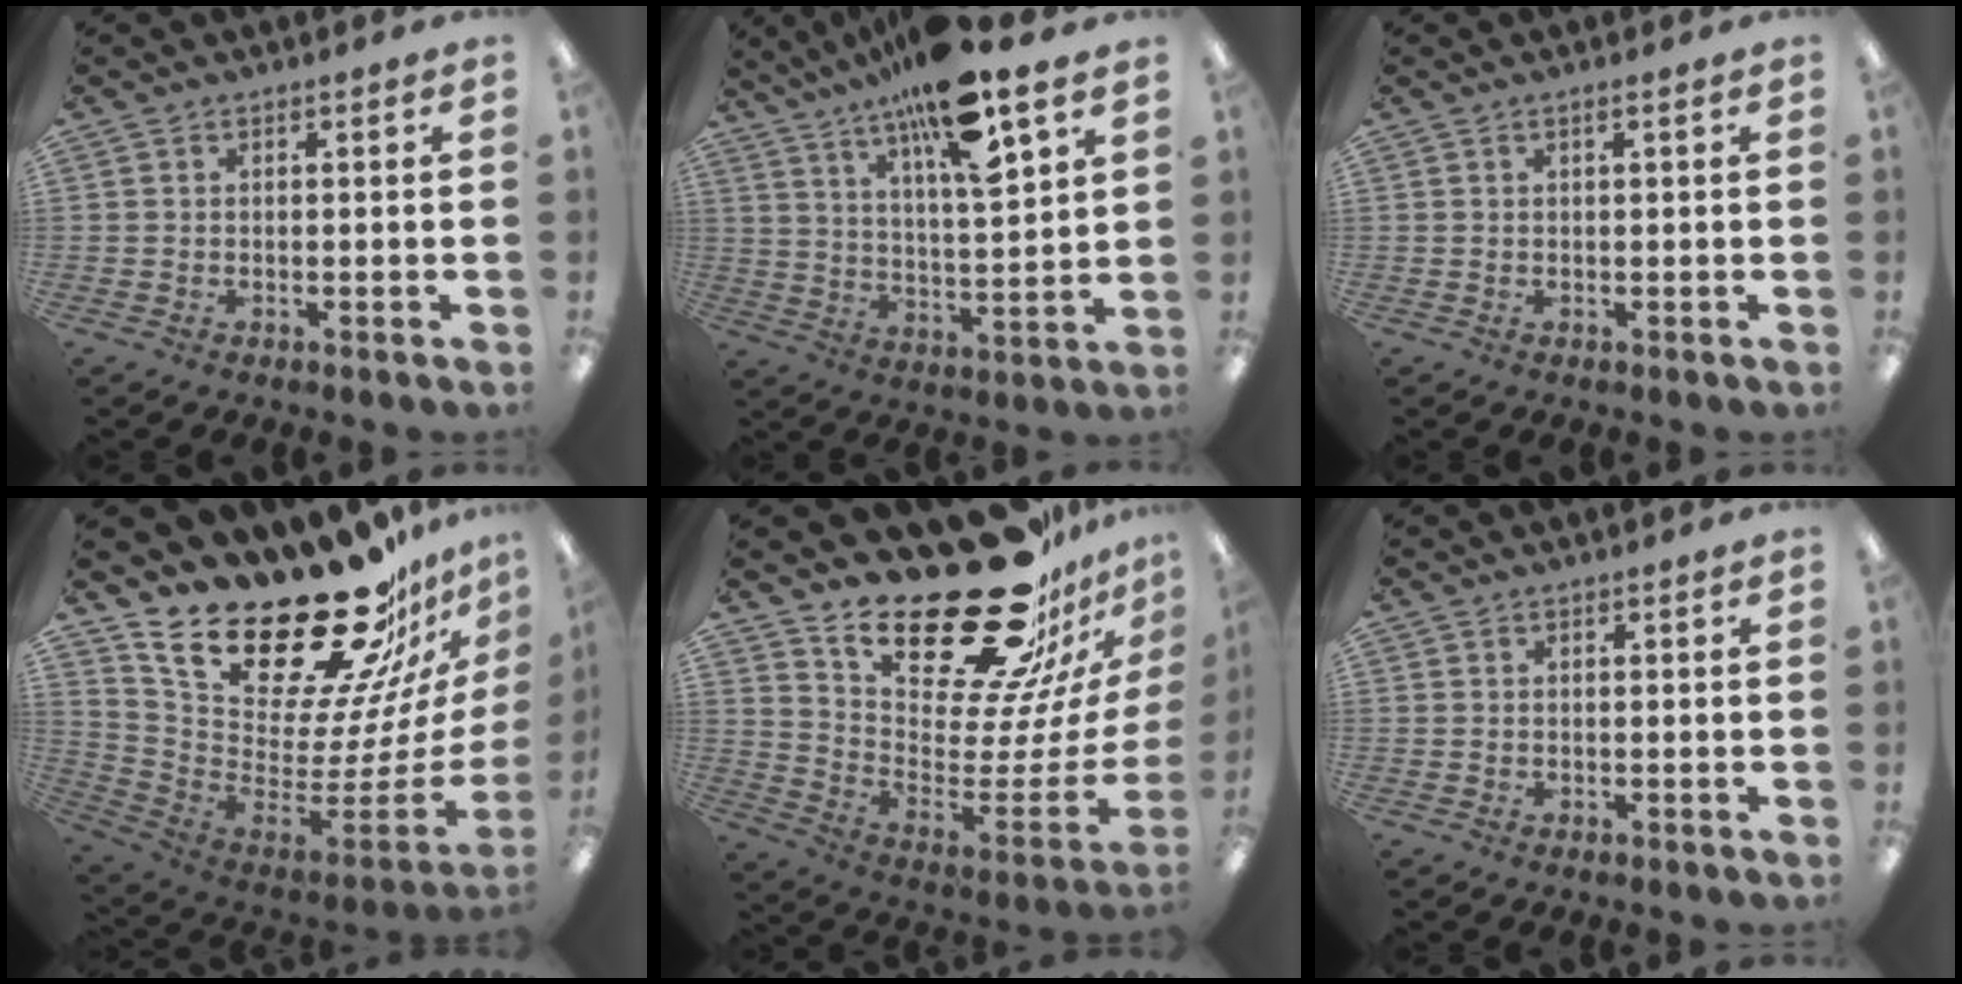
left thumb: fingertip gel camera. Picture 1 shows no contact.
{"total": 15.1, "force": [11.1, 2.4, 9.9], "torque": [-0.165, -0.068, 0.177]}
{"total": 0.8, "force": [0.5, 0.1, 0.7], "torque": [-0.014, 0.000, 0.008]}
{"total": 29.0, "force": [22.4, 10.4, 15.2], "torque": [-0.233, -0.182, 0.412]}
{"total": 30.5, "force": [22.3, 12.0, 17.0], "torque": [-0.230, -0.168, 0.408]}
{"total": 0.8, "force": [0.2, 0.7, 0.0], "torque": [-0.002, 0.004, 0.003]}